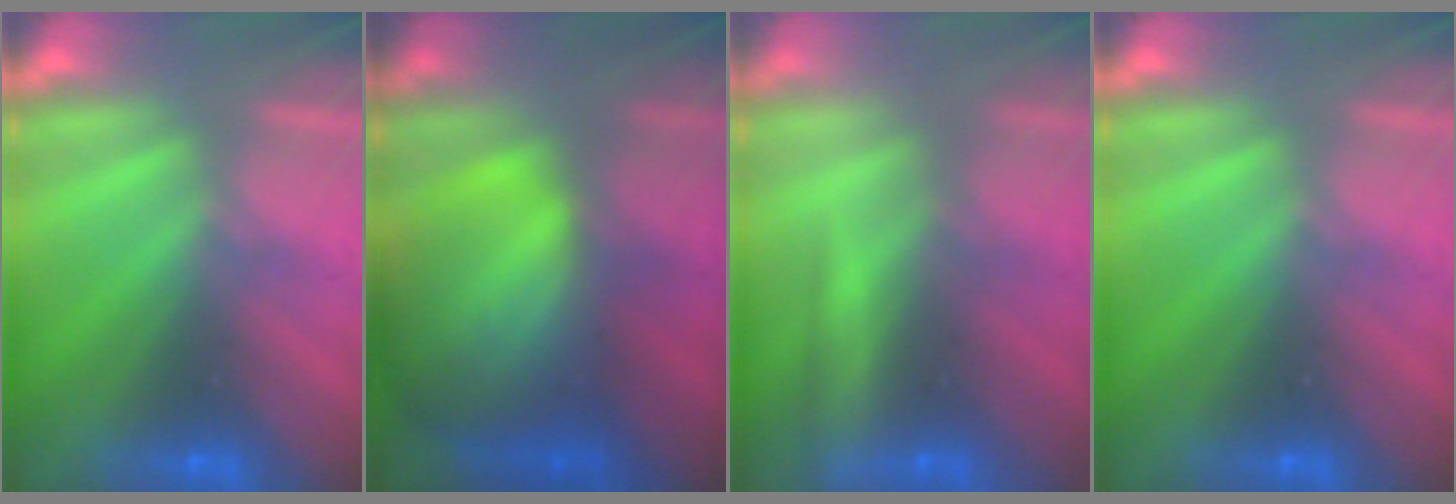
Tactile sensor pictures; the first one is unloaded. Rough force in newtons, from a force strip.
{"total": 6.4}
{"total": 2.1}
{"total": 0.0}